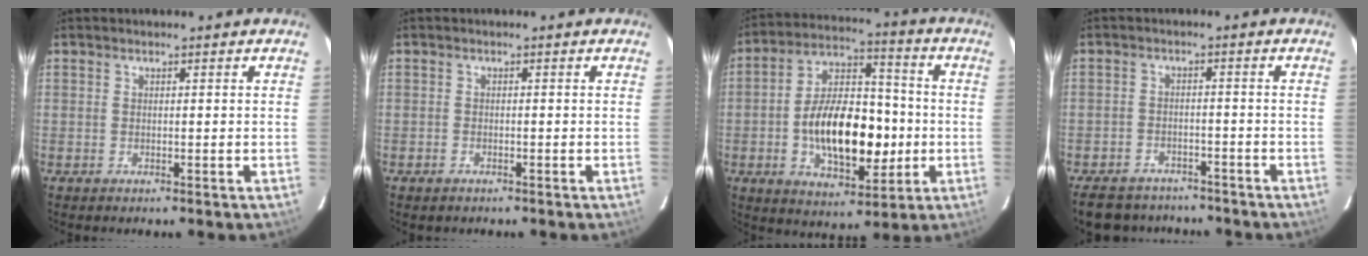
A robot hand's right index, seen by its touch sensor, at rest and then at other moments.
{"total": 1.2, "force": [-0.8, 0.8, 0.1], "torque": [-0.006, 0.002, -0.012]}
{"total": 18.3, "force": [-3.0, 9.9, 15.1], "torque": [-0.267, 0.018, -0.041]}
{"total": 13.3, "force": [-10.7, 6.6, 4.4], "torque": [-0.122, 0.014, -0.149]}